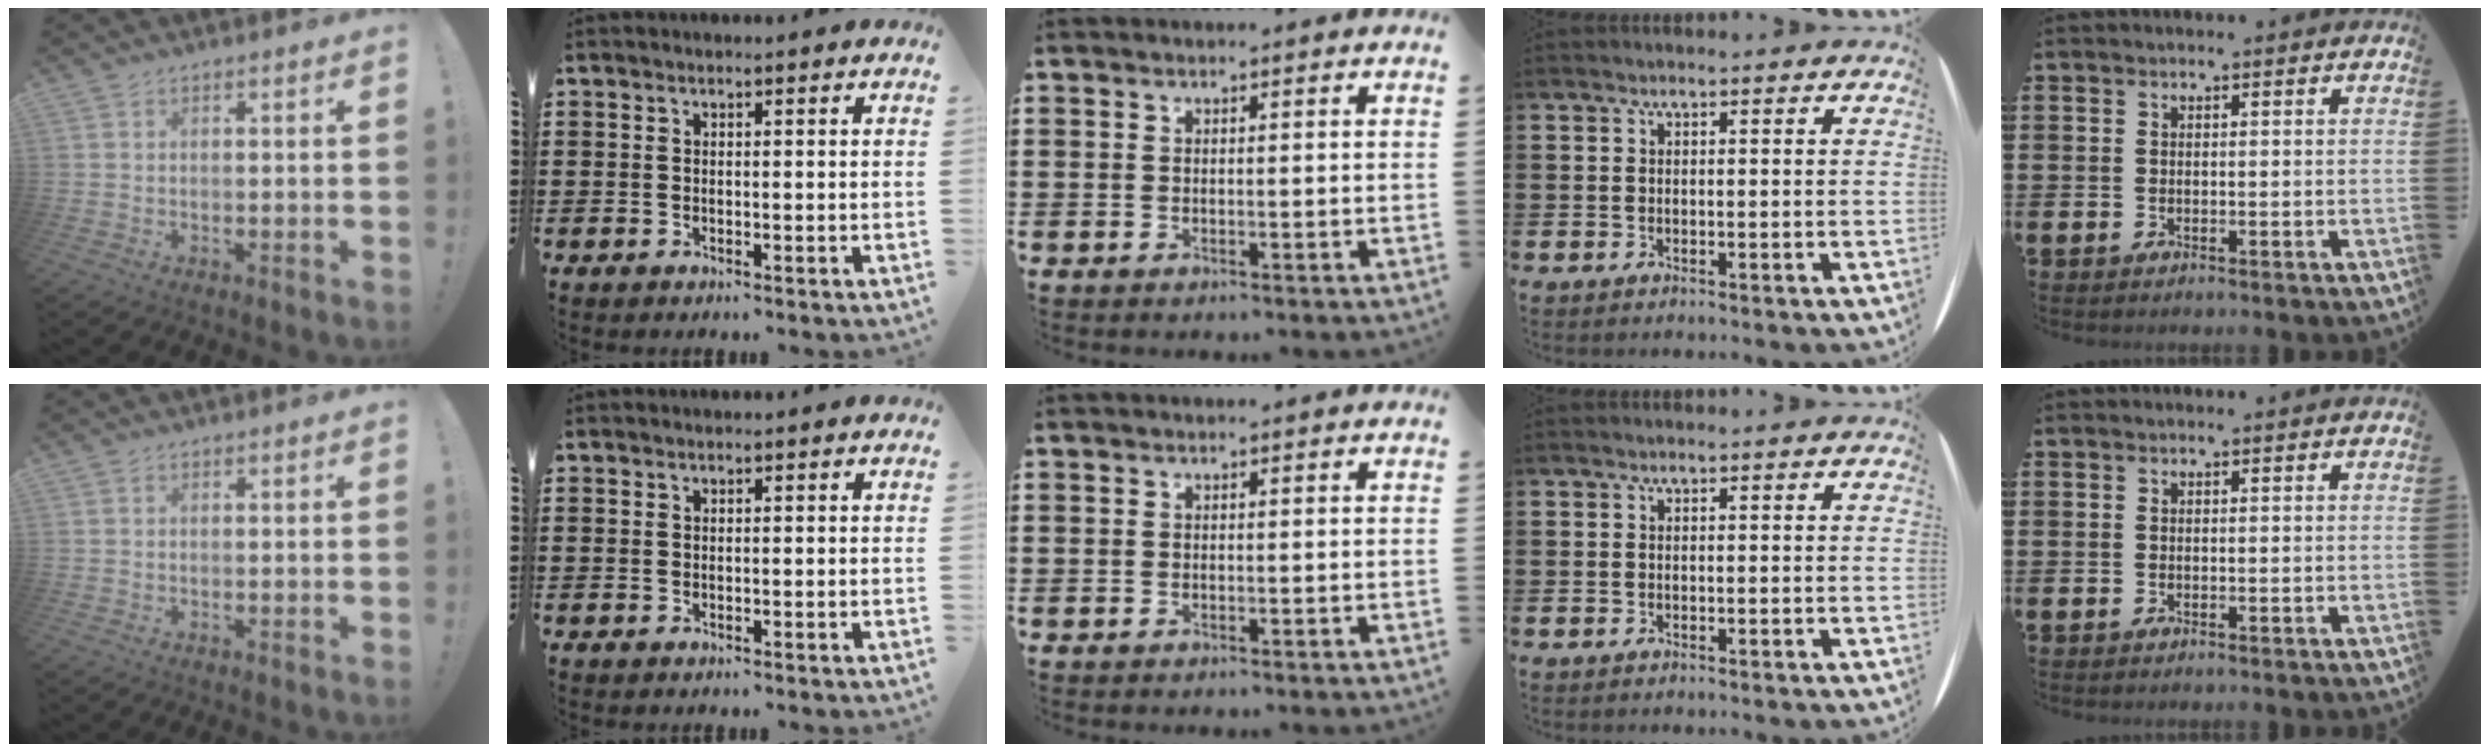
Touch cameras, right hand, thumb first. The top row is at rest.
{}